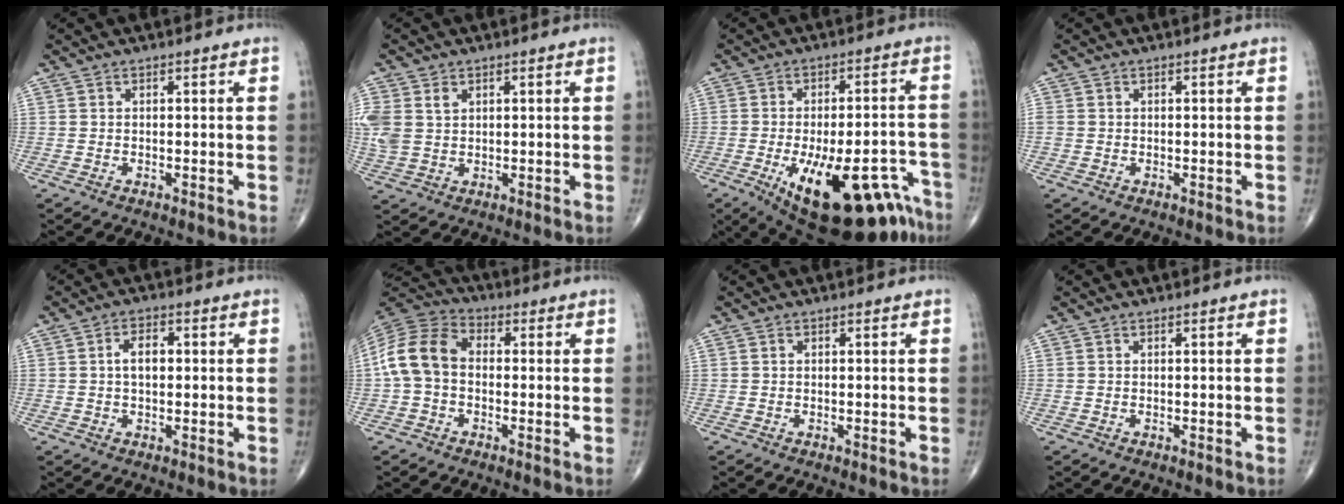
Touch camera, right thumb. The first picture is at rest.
{"total": 7.2, "force": [2.1, 5.2, 4.4], "torque": [-0.108, 0.004, 0.053]}
{"total": 22.4, "force": [-12.9, 8.4, 16.3], "torque": [-0.168, 0.054, -0.175]}
{"total": 1.0, "force": [0.0, 0.9, 0.4], "torque": [-0.008, 0.002, 0.001]}
{"total": 4.2, "force": [0.4, 2.4, 3.4], "torque": [-0.056, 0.008, 0.004]}
{"total": 11.2, "force": [-0.6, 8.0, 7.8], "torque": [-0.150, 0.032, -0.025]}
{"total": 0.0}
{"total": 0.0}